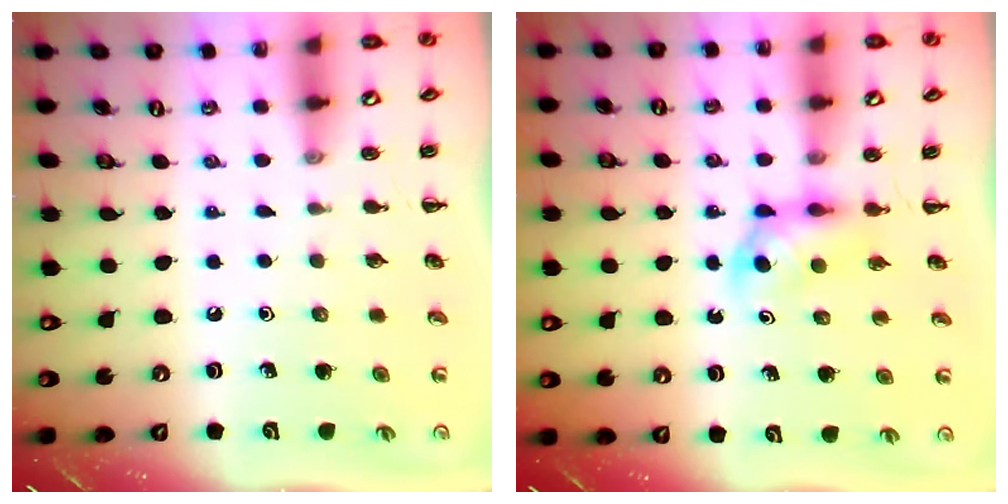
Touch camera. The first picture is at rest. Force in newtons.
{"total": 3.8, "press": 3.7, "slide": 1.0}